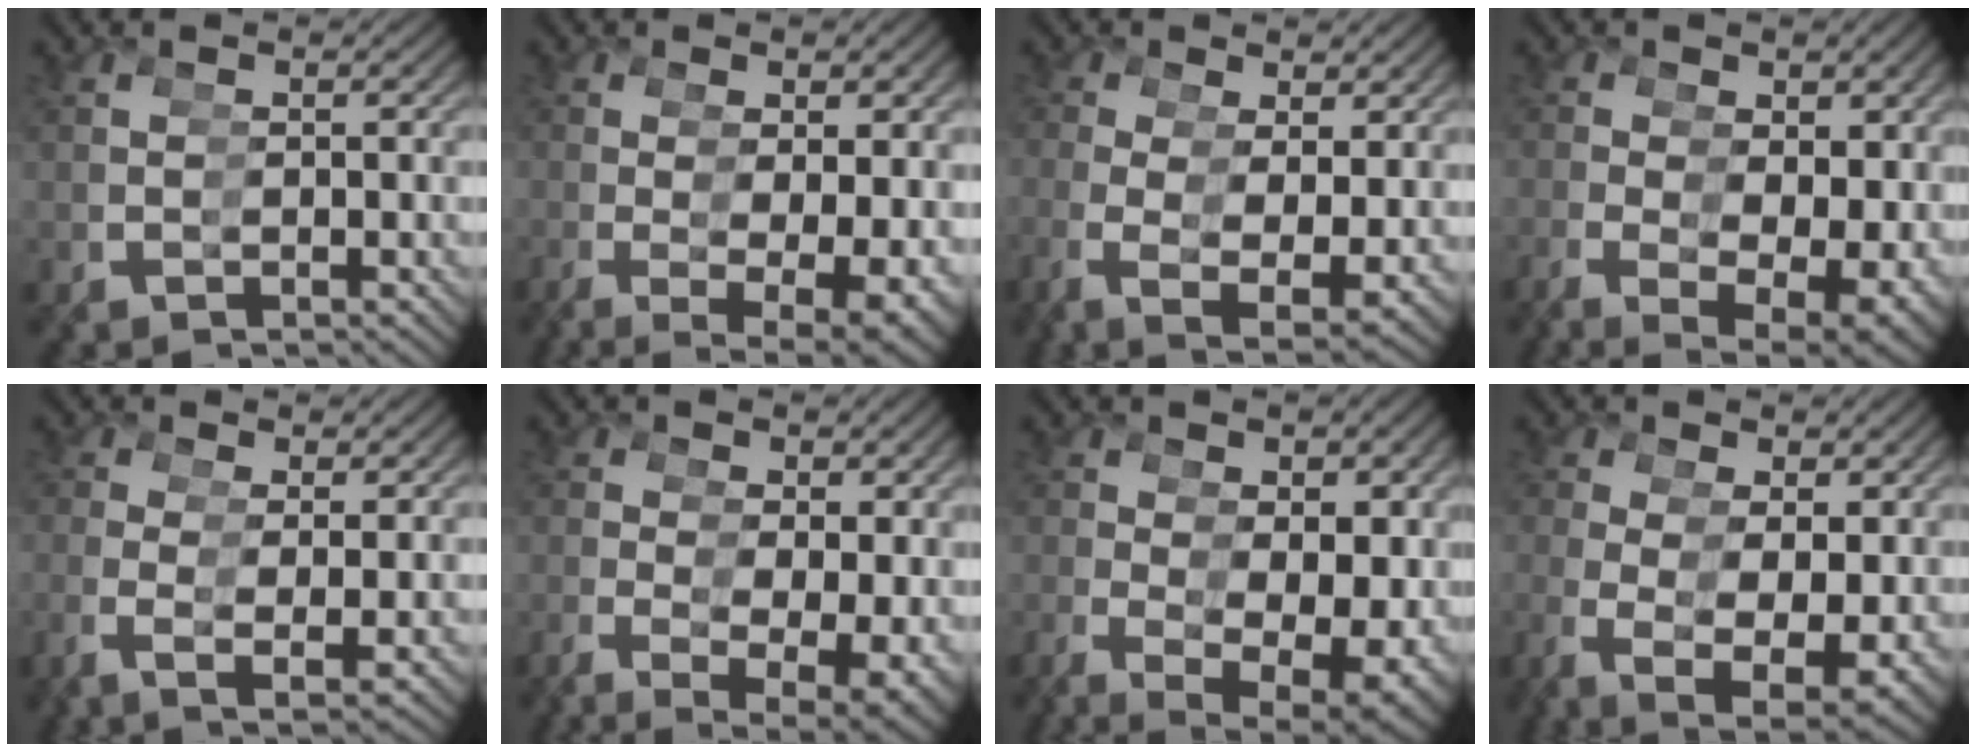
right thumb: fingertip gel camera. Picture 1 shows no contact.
{"total": 5.0, "force": [-0.4, 0.3, 5.0], "torque": [-0.069, 0.011, -0.004]}
{"total": 4.0, "force": [0.7, 1.5, 3.6], "torque": [-0.059, 0.008, 0.013]}
{"total": 4.9, "force": [-0.4, 2.2, 4.4], "torque": [-0.069, -0.010, 0.005]}
{"total": 1.5, "force": [1.0, -0.9, 0.8], "torque": [-0.001, 0.021, 0.007]}
{"total": 4.0, "force": [-0.2, 1.1, 3.9], "torque": [-0.052, 0.000, 0.002]}
{"total": 6.2, "force": [-0.5, 2.8, 5.5], "torque": [-0.083, -0.009, 0.002]}
{"total": 5.5, "force": [0.0, 3.1, 4.6], "torque": [-0.074, -0.002, 0.003]}